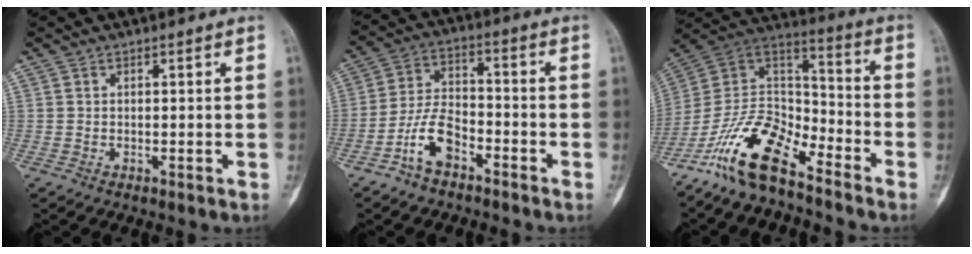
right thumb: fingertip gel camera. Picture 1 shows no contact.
{"total": 8.6, "force": [-4.9, 4.5, 5.4], "torque": [-0.103, 0.038, -0.099]}
{"total": 16.0, "force": [-11.3, 6.2, 9.4], "torque": [-0.159, 0.088, -0.220]}